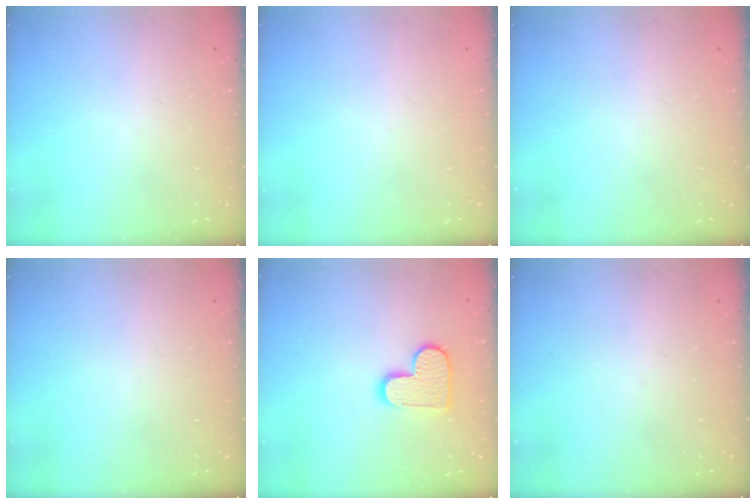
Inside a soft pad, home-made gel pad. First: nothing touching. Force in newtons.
{"total": 0.0}
{"total": 0.0}
{"total": 0.0}
{"total": 11.0, "press": 11.0, "slide": 0.7}
{"total": 0.0}